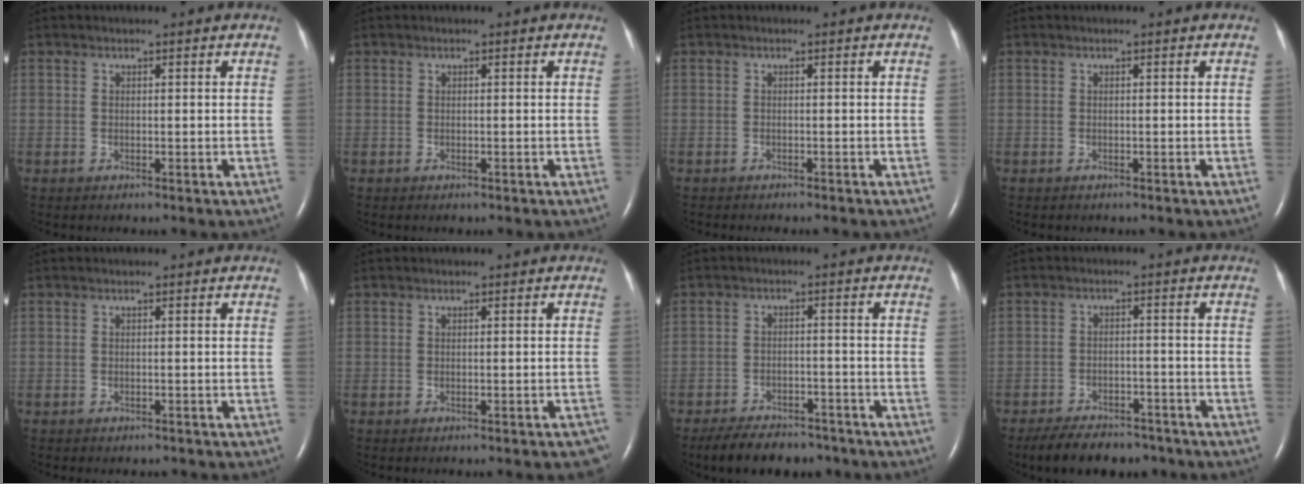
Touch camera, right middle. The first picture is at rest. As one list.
[{"total": 0.0}, {"total": 3.5, "force": [-3.1, 0.6, 1.5], "torque": [-0.023, -0.006, -0.033]}, {"total": 0.0}, {"total": 1.5, "force": [-1.4, 0.6, 0.4], "torque": [-0.013, -0.002, -0.014]}, {"total": 3.2, "force": [-2.8, 0.3, 1.5], "torque": [-0.007, -0.006, -0.031]}, {"total": 9.1, "force": [-7.5, 3.6, 3.5], "torque": [-0.056, -0.005, -0.113]}, {"total": 9.2, "force": [-7.7, 3.7, 3.6], "torque": [-0.057, -0.004, -0.114]}]